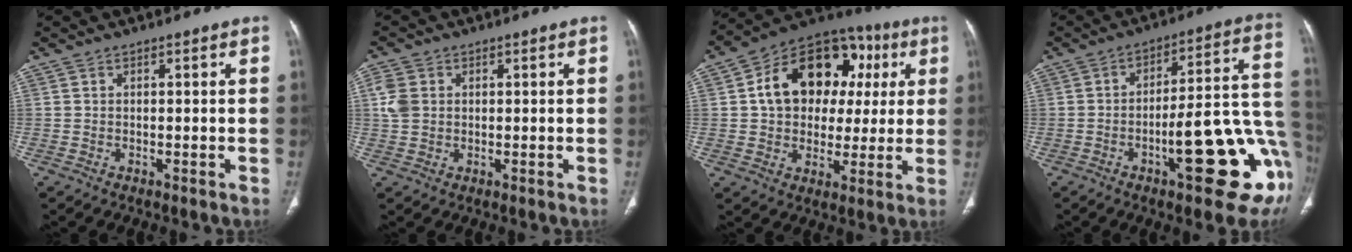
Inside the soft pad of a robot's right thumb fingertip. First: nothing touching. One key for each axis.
{"total": 4.2, "fx": 0.8, "fy": 3.4, "fz": 2.4, "tx": -0.051, "ty": 0.004, "tz": 0.015}
{"total": 20.0, "fx": 4.3, "fy": 14.7, "fz": 12.8, "tx": -0.150, "ty": 0.031, "tz": 0.064}
{"total": 23.5, "fx": -7.3, "fy": 6.5, "fz": 21.4, "tx": -0.194, "ty": 0.034, "tz": -0.090}